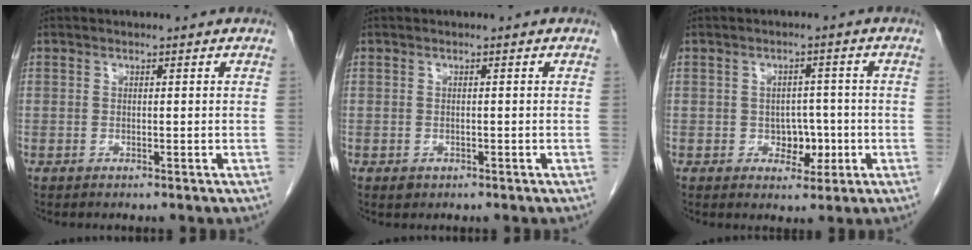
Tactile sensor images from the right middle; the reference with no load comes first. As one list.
[{"total": 0.8, "force": [-0.4, 0.7, 0.3], "torque": [-0.006, 0.001, -0.001]}, {"total": 3.9, "force": [-1.0, 2.8, 2.6], "torque": [-0.029, 0.005, -0.008]}]